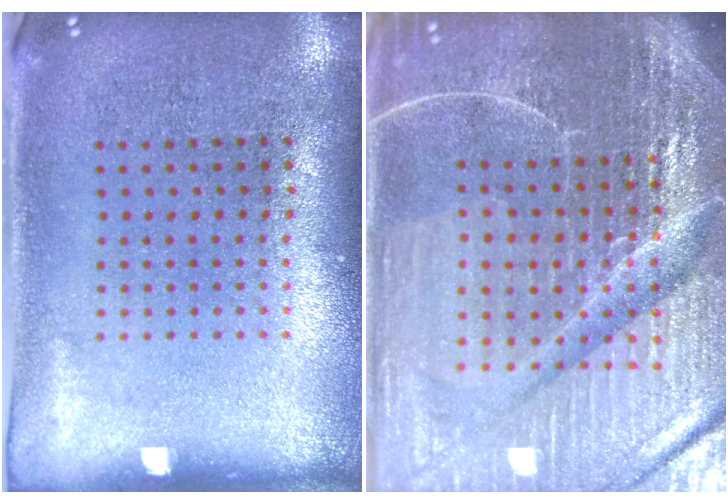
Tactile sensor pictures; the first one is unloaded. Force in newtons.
{"total": 7.1, "press": 6.1, "slide": 3.5}